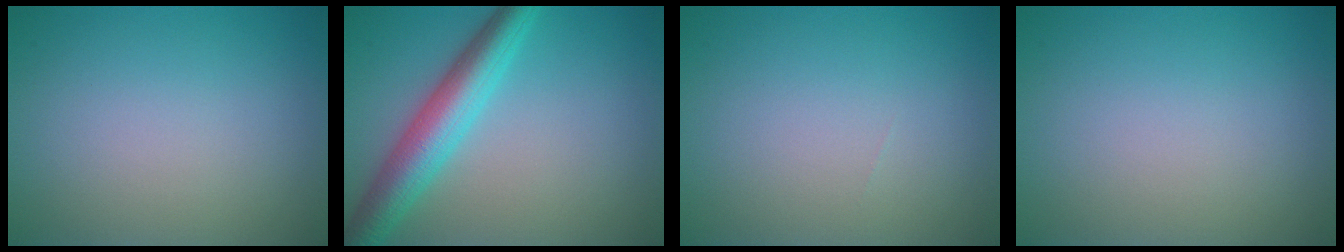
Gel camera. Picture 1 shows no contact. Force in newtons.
{"total": 5.9, "press": 5.9, "slide": 0.2}
{"total": 0.0}
{"total": 0.0}